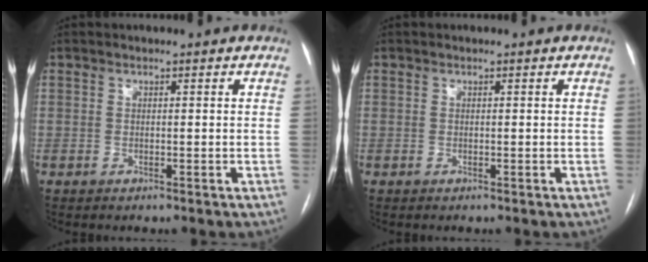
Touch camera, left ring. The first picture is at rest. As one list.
[{"total": 0.0}]